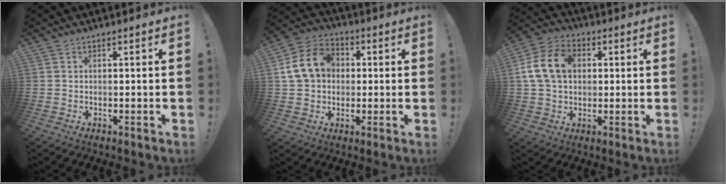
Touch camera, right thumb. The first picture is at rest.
{"total": 14.3, "force": [2.7, 11.8, 7.6], "torque": [-0.132, 0.012, 0.060]}
{"total": 14.4, "force": [2.8, 10.8, 9.1], "torque": [-0.164, 0.005, 0.054]}